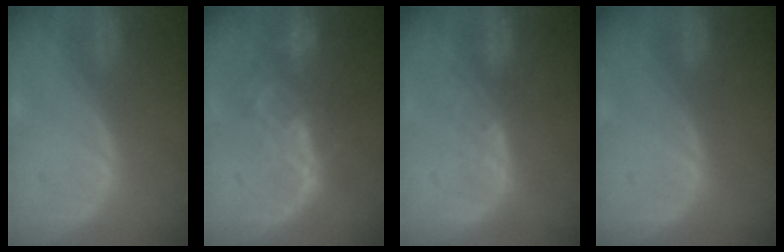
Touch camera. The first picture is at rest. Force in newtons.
{"total": 8.8, "press": 7.4, "slide": 4.7}
{"total": 2.3, "press": 2.2, "slide": 0.9}
{"total": 0.0}